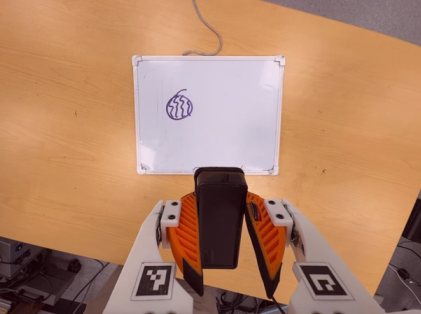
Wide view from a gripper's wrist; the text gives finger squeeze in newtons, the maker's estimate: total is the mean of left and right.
{"total": 6.5, "left": 5.2, "right": 7.8}